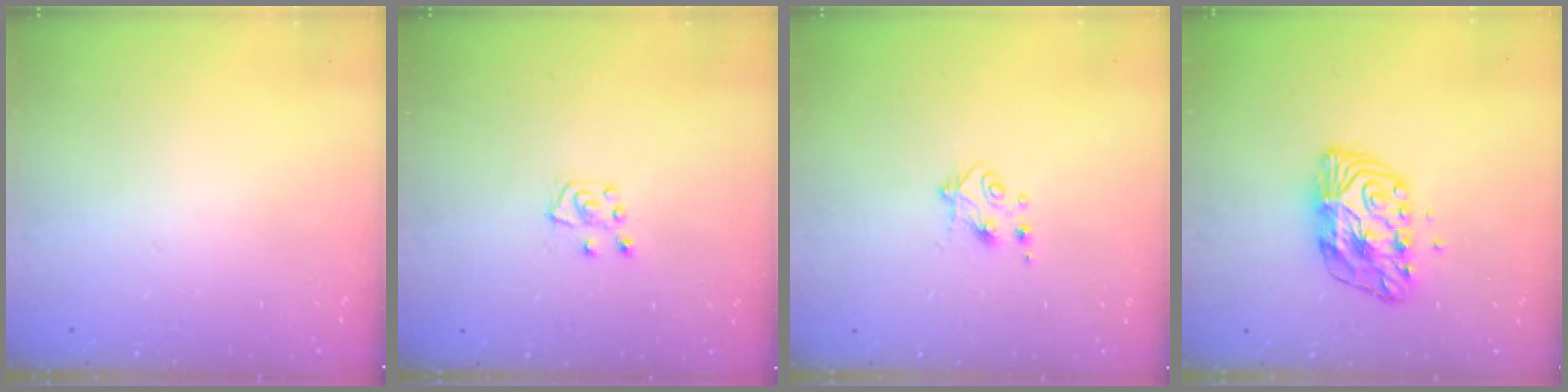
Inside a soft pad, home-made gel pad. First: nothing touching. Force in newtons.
{"total": 6.4, "press": 6.3, "slide": 0.5}
{"total": 4.8, "press": 4.8, "slide": 0.6}
{"total": 9.7, "press": 9.7, "slide": 0.9}